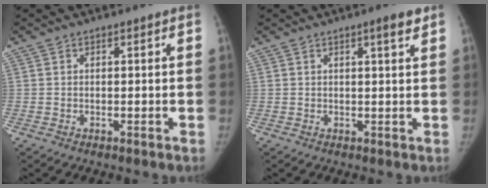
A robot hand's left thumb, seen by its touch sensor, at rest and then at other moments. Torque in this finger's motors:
{"motor_torque": [0.35, -0.27, 0.22, -0.13, 0.09]}